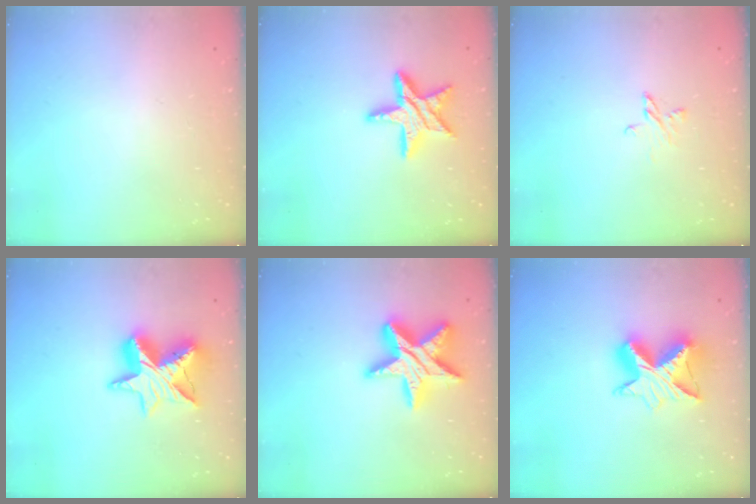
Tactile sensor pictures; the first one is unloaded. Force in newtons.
{"total": 15.2, "press": 15.1, "slide": 1.3}
{"total": 3.8, "press": 3.8, "slide": 0.4}
{"total": 13.3, "press": 13.3, "slide": 1.0}
{"total": 18.4, "press": 18.3, "slide": 1.5}
{"total": 12.8, "press": 12.8, "slide": 0.8}